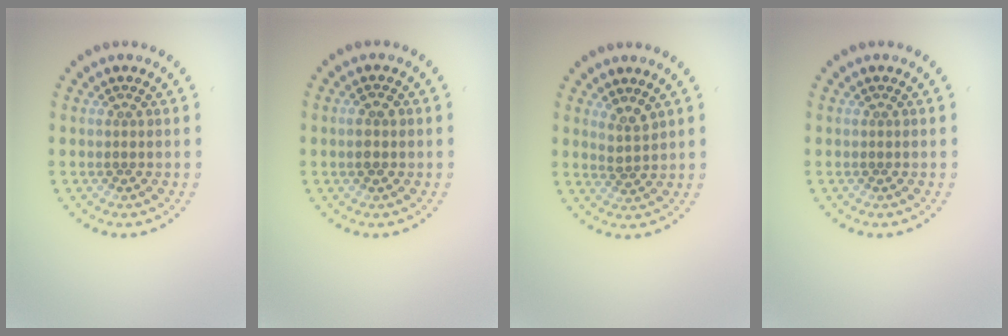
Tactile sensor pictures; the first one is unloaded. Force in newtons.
{"total": 1.5, "press": 1.5, "slide": 0.3}
{"total": 1.7, "press": 1.3, "slide": 1.0}
{"total": 0.0}